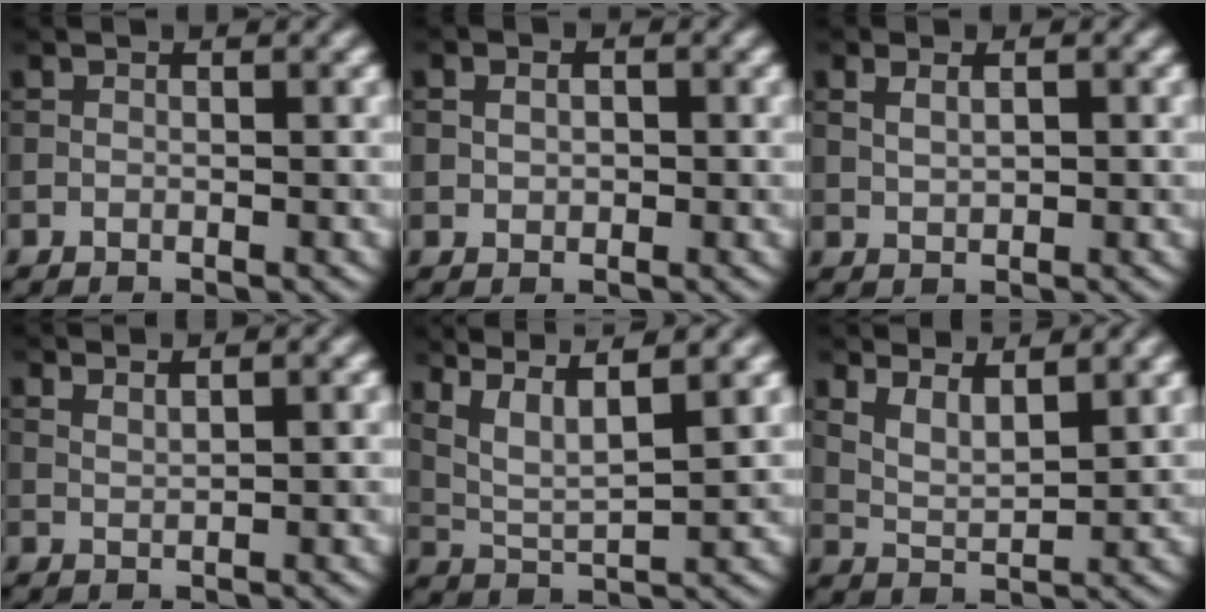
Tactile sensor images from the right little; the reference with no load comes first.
{"total": 2.0, "force": [0.4, 1.6, 1.2], "torque": [-0.020, 0.008, 0.000]}
{"total": 1.7, "force": [0.6, 0.9, 1.3], "torque": [-0.028, -0.002, 0.016]}
{"total": 1.5, "force": [1.3, 0.3, 0.7], "torque": [-0.011, -0.002, 0.022]}
{"total": 8.1, "force": [5.8, 2.1, 5.2], "torque": [-0.102, 0.025, 0.082]}
{"total": 3.9, "force": [3.1, 1.1, 2.1], "torque": [-0.051, -0.003, 0.060]}